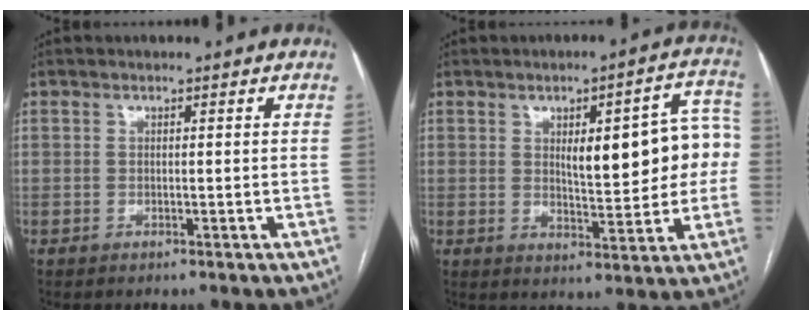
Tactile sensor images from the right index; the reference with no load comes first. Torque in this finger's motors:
{"motor_torque": [1.18, 0.76, 0.64, 0.08]}